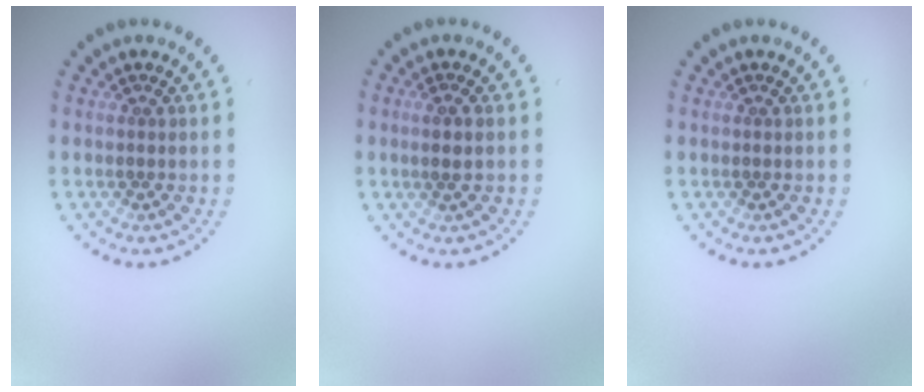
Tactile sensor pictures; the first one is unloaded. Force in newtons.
{"total": 1.1, "press": 0.9, "slide": 0.6}
{"total": 0.0}